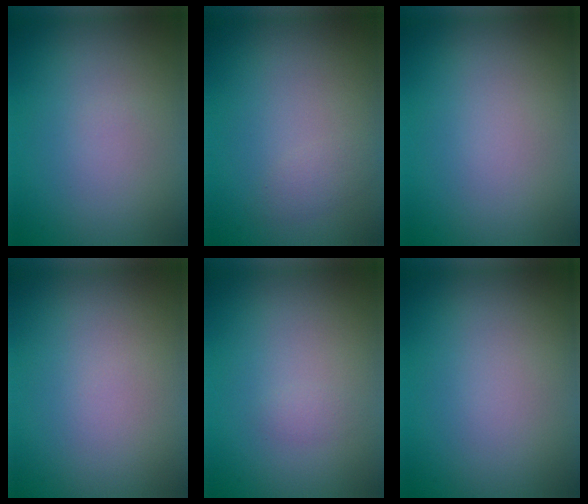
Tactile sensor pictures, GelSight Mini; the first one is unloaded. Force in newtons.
{"total": 1.2, "press": 1.2, "slide": 0.0}
{"total": 0.0}
{"total": 0.0}
{"total": 0.7, "press": 0.7, "slide": 0.0}
{"total": 0.0}